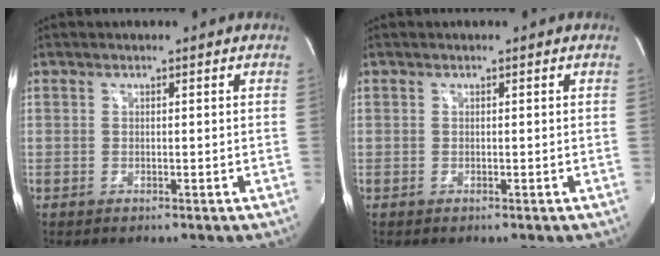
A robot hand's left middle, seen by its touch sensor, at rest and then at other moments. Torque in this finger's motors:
{"motor_torque": [0.00, 0.00, -0.01, 0.00]}